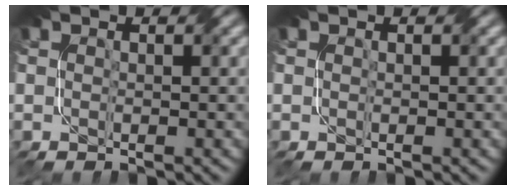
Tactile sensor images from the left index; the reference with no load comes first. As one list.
[{"total": 0.0}]